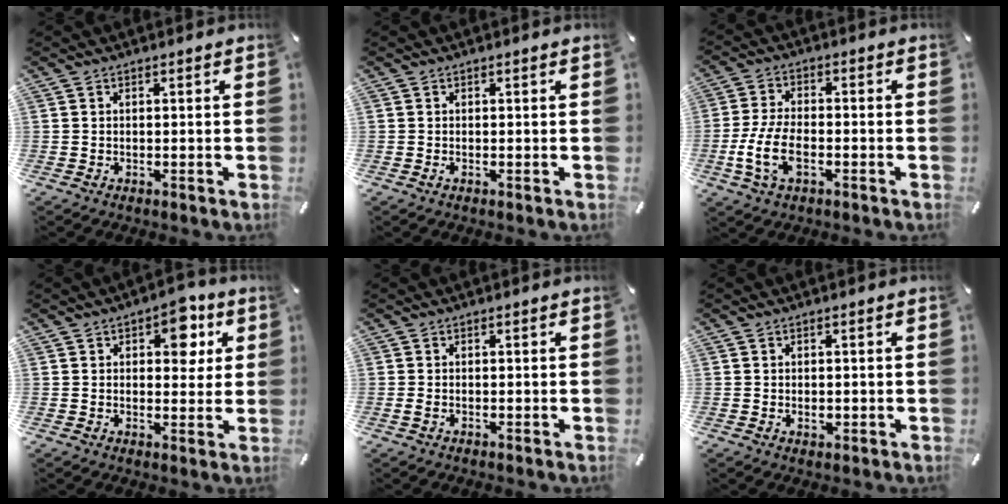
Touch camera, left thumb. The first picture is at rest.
{"total": 0.8, "force": [-0.1, 0.0, 0.8], "torque": [-0.012, -0.004, -0.002]}
{"total": 8.5, "force": [-3.0, 4.5, 6.5], "torque": [-0.148, 0.000, -0.055]}
{"total": 8.7, "force": [3.5, 5.3, 5.9], "torque": [-0.061, -0.012, 0.052]}
{"total": 0.7, "force": [-0.2, 0.3, 0.6], "torque": [-0.011, 0.001, -0.005]}
{"total": 1.6, "force": [-0.3, 1.0, 1.3], "torque": [-0.024, 0.002, -0.005]}